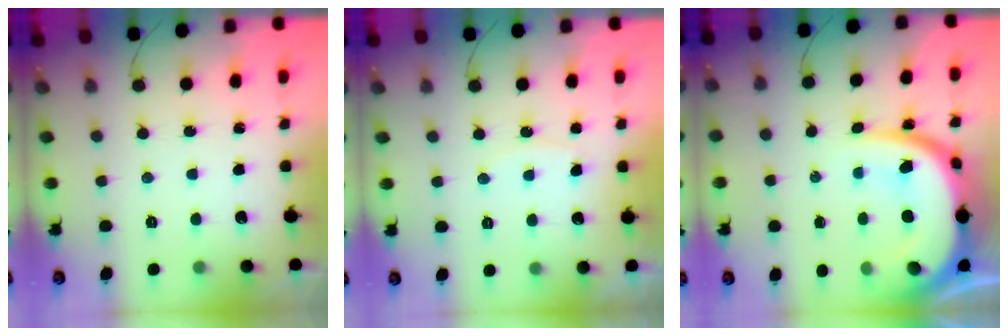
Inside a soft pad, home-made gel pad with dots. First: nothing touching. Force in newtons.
{"total": 4.7, "press": 4.6, "slide": 0.3}
{"total": 16.9, "press": 16.8, "slide": 1.5}